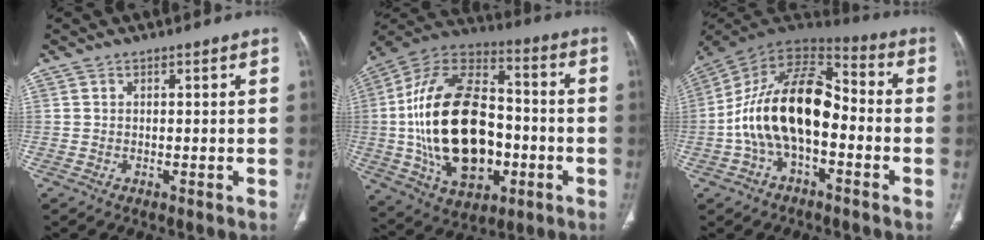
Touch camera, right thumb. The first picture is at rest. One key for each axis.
{"total": 28.3, "fx": -3.7, "fy": 17.6, "fz": 21.9, "tx": -0.388, "ty": 0.022, "tz": -0.050}
{"total": 19.3, "fx": -3.2, "fy": 10.5, "fz": 15.9, "tx": -0.278, "ty": 0.054, "tz": -0.062}